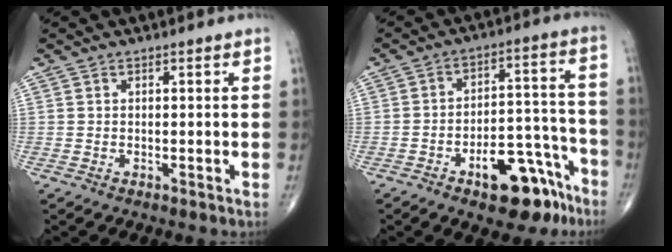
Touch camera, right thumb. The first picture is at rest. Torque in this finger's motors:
{"motor_torque": [1.74, 1.42, 1.13, -0.71, 0.24]}